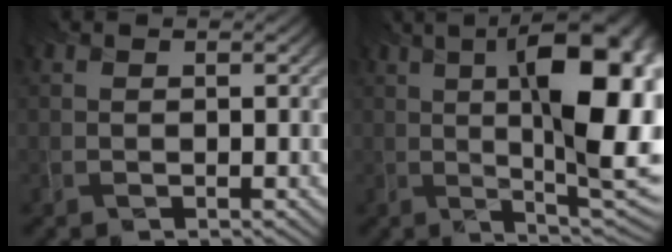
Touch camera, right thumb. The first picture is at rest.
{"total": 17.2, "force": [2.5, 5.3, 16.2], "torque": [-0.211, 0.029, 0.037]}